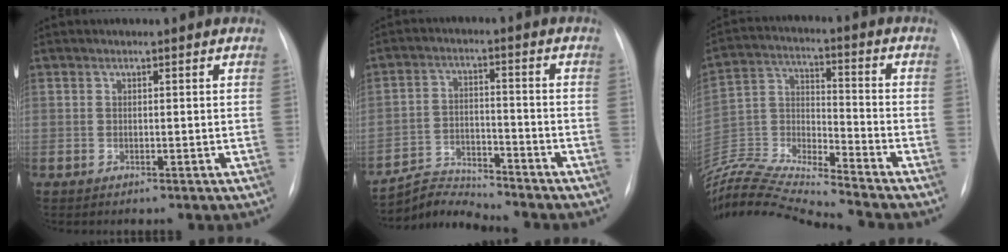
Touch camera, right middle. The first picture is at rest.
{"total": 6.8, "force": [-6.7, -0.1, -1.2], "torque": [0.008, 0.007, -0.116]}
{"total": 18.6, "force": [-17.5, -0.9, 6.0], "torque": [-0.130, 0.004, -0.322]}